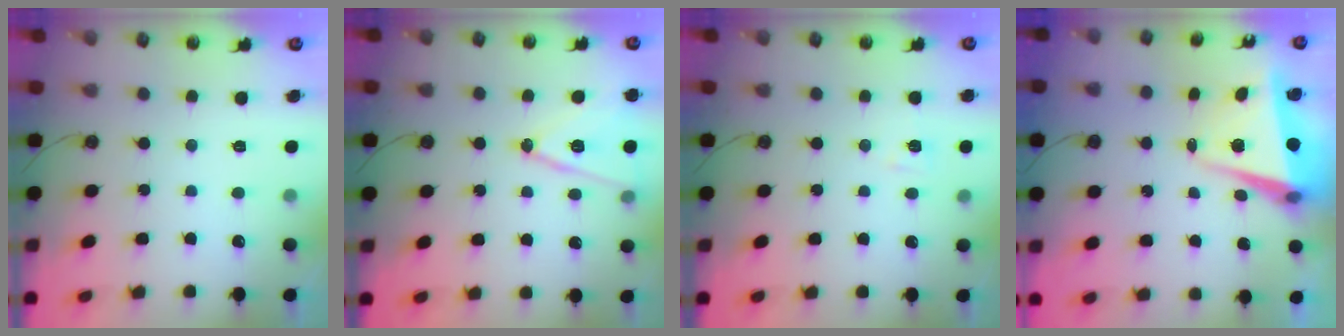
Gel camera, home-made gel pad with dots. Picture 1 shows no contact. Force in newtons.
{"total": 13.1, "press": 12.7, "slide": 3.2}
{"total": 5.3, "press": 4.8, "slide": 2.1}
{"total": 6.3, "press": 6.2, "slide": 0.9}